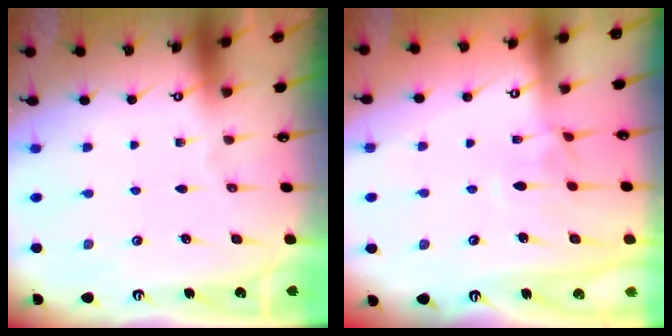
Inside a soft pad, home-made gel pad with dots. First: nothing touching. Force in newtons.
{"total": 2.5, "press": 2.4, "slide": 0.6}